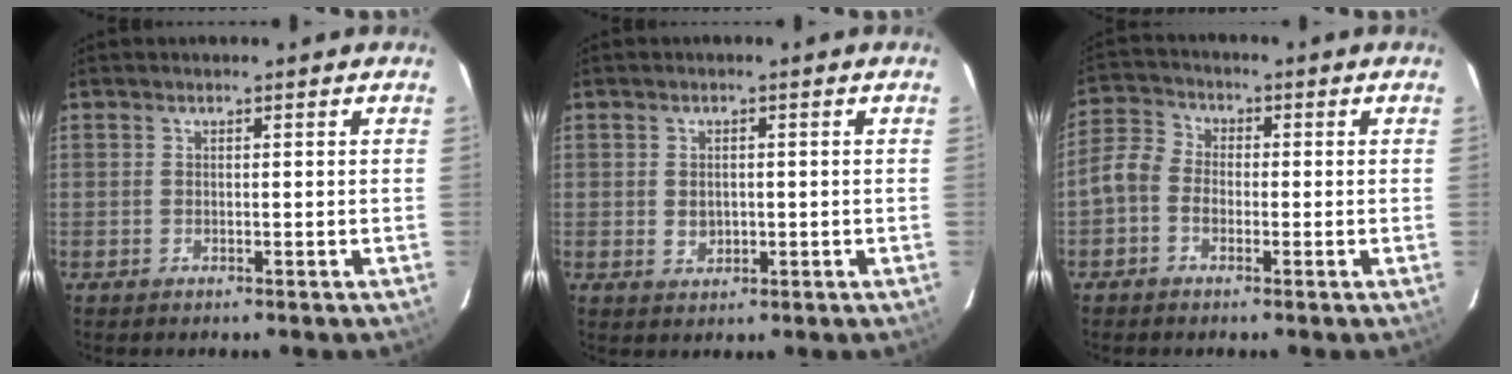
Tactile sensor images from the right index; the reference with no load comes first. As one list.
[{"total": 2.7, "force": [-0.2, 2.3, 1.5], "torque": [-0.023, -0.001, 0.001]}, {"total": 5.2, "force": [-1.8, 4.0, 2.8], "torque": [-0.067, 0.018, -0.045]}]